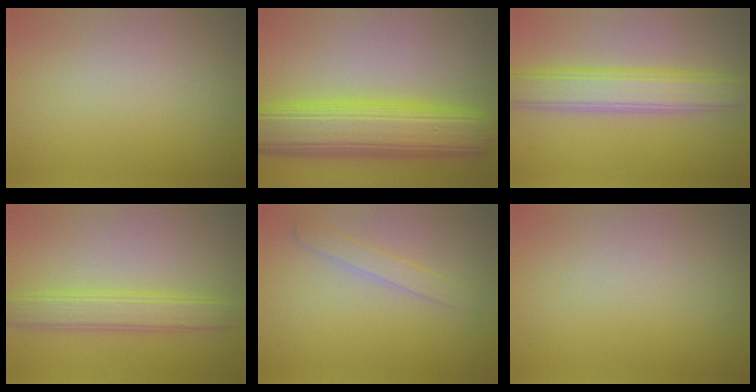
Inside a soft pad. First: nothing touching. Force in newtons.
{"total": 10.4, "press": 10.4, "slide": 0.3}
{"total": 5.7, "press": 5.7, "slide": 0.3}
{"total": 3.8, "press": 3.8, "slide": 0.1}
{"total": 1.7, "press": 1.7, "slide": 0.1}
{"total": 0.0}